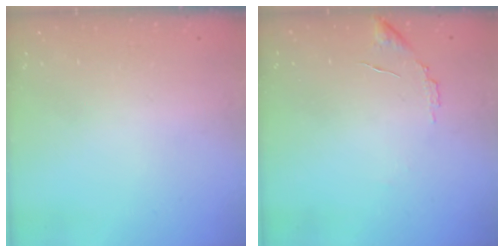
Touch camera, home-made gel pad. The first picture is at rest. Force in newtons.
{"total": 6.9, "press": 6.9, "slide": 0.4}